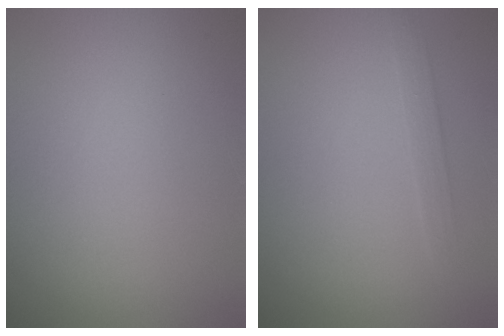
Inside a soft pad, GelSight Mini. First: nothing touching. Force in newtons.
{"total": 1.1, "press": 1.1, "slide": 0.1}